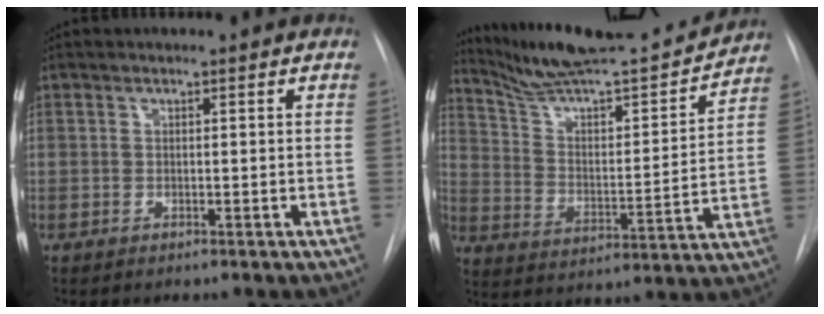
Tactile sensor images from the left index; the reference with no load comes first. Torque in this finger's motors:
{"motor_torque": [0.12, -0.32, 0.09, 0.08]}